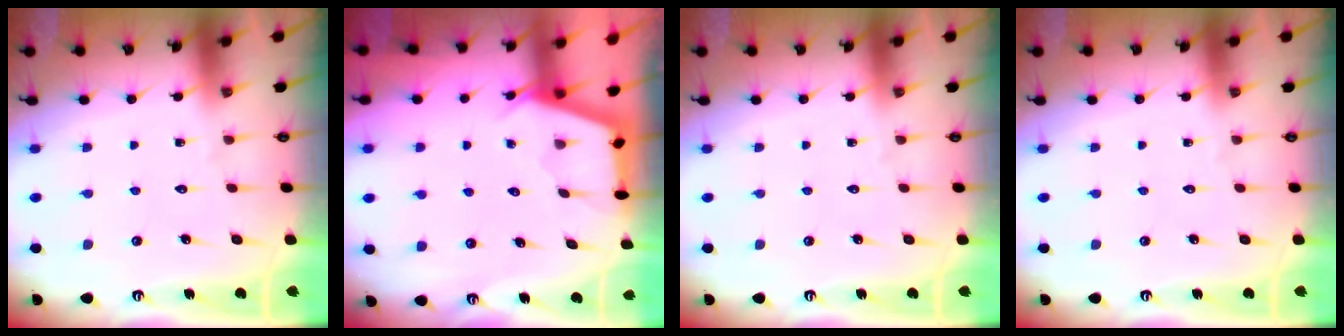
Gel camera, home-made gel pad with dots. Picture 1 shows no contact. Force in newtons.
{"total": 2.9, "press": 2.9, "slide": 0.4}
{"total": 0.0}
{"total": 0.0}